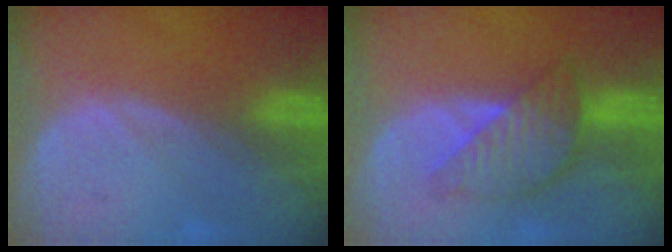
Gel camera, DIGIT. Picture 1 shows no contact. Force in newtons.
{"total": 6.1, "press": 6.1, "slide": 0.4}